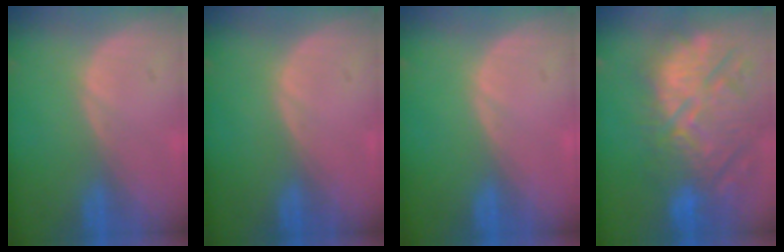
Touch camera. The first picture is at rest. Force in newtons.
{"total": 0.0}
{"total": 0.0}
{"total": 13.9, "press": 12.6, "slide": 5.9}